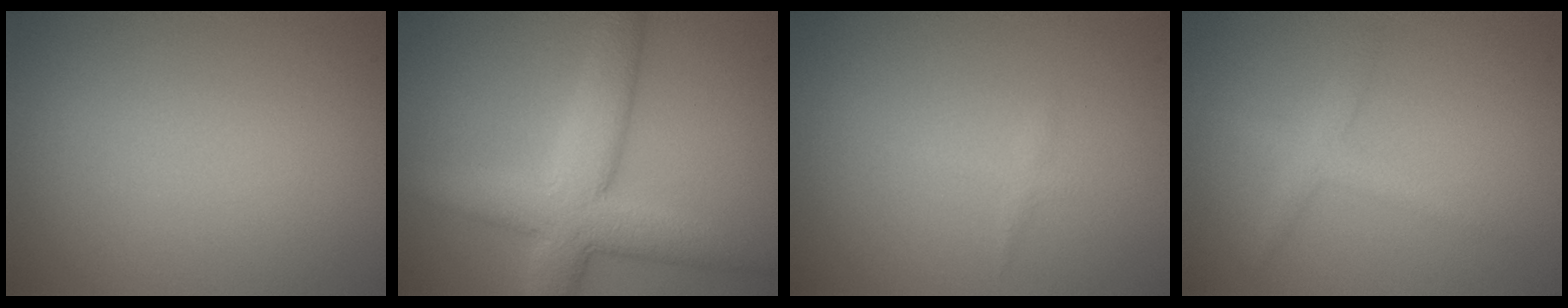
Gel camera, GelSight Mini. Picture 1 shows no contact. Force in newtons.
{"total": 7.4, "press": 7.4, "slide": 0.7}
{"total": 0.8, "press": 0.8, "slide": 0.1}
{"total": 1.9, "press": 1.9, "slide": 0.0}